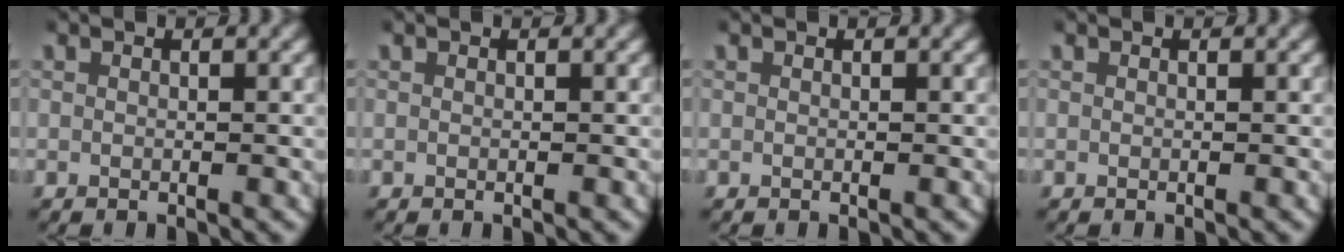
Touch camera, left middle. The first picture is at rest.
{"total": 0.0}
{"total": 0.0}
{"total": 0.0}